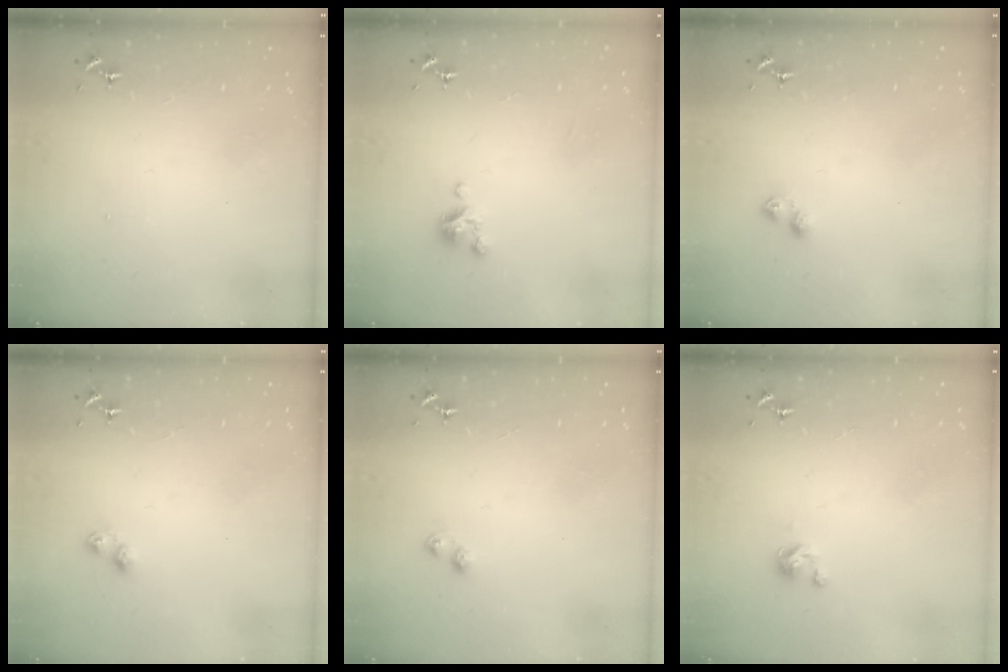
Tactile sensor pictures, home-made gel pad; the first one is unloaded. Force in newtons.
{"total": 4.8, "press": 4.8, "slide": 0.3}
{"total": 3.7, "press": 3.7, "slide": 0.4}
{"total": 2.8, "press": 2.7, "slide": 0.4}
{"total": 4.0, "press": 3.9, "slide": 0.4}
{"total": 2.7, "press": 2.7, "slide": 0.3}